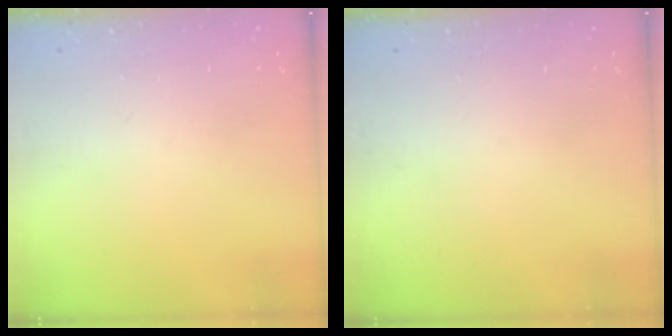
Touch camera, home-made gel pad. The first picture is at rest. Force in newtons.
{"total": 0.0}